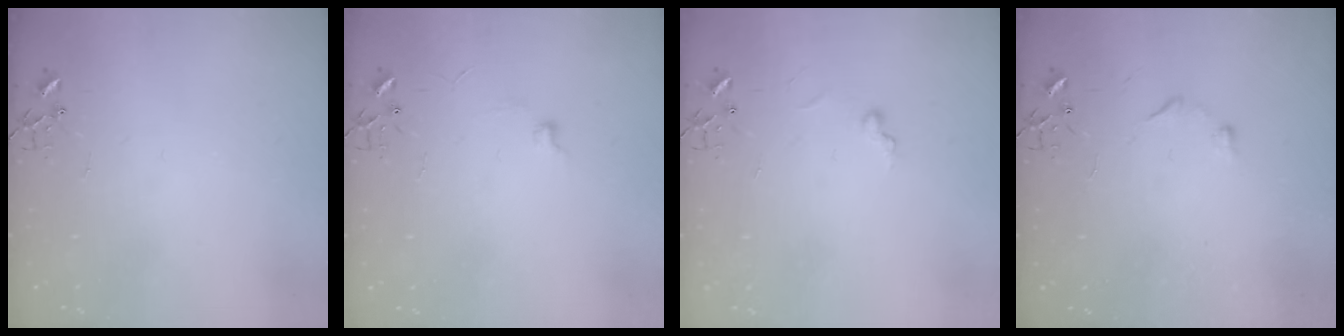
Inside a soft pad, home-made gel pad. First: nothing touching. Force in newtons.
{"total": 5.6, "press": 5.6, "slide": 0.7}
{"total": 5.6, "press": 5.6, "slide": 0.5}
{"total": 6.7, "press": 6.7, "slide": 0.7}